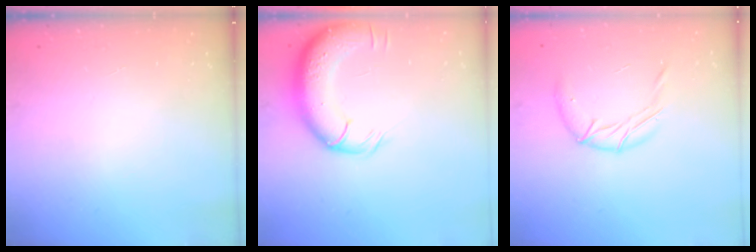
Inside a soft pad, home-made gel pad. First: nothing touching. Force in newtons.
{"total": 13.7, "press": 13.3, "slide": 3.4}
{"total": 9.5, "press": 9.4, "slide": 1.1}